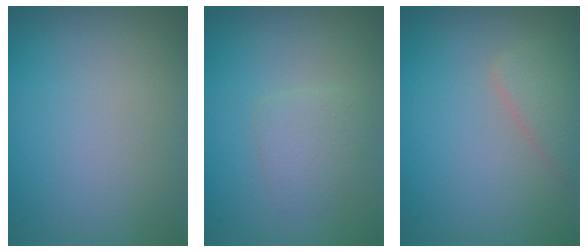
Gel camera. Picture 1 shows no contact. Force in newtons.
{"total": 1.9, "press": 1.9, "slide": 0.1}
{"total": 2.0, "press": 2.0, "slide": 0.1}